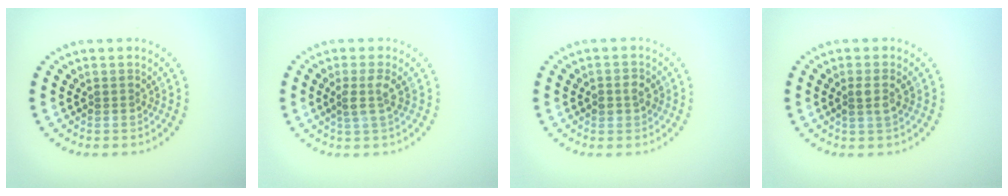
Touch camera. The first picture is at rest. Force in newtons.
{"total": 1.9, "press": 1.4, "slide": 1.3}
{"total": 1.5, "press": 1.5, "slide": 0.2}
{"total": 1.5, "press": 1.3, "slide": 0.7}